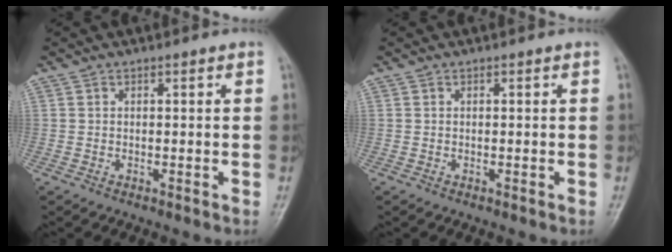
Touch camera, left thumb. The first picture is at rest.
{"total": 0.0}